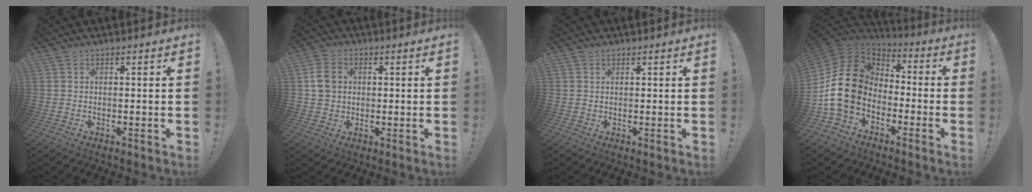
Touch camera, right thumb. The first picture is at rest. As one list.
[{"total": 7.0, "force": [1.1, 6.0, 3.4], "torque": [-0.047, 0.014, 0.026]}, {"total": 0.7, "force": [0.5, 0.5, 0.1], "torque": [0.000, -0.001, 0.008]}, {"total": 17.3, "force": [-1.9, 13.2, 11.0], "torque": [-0.201, 0.022, -0.025]}]